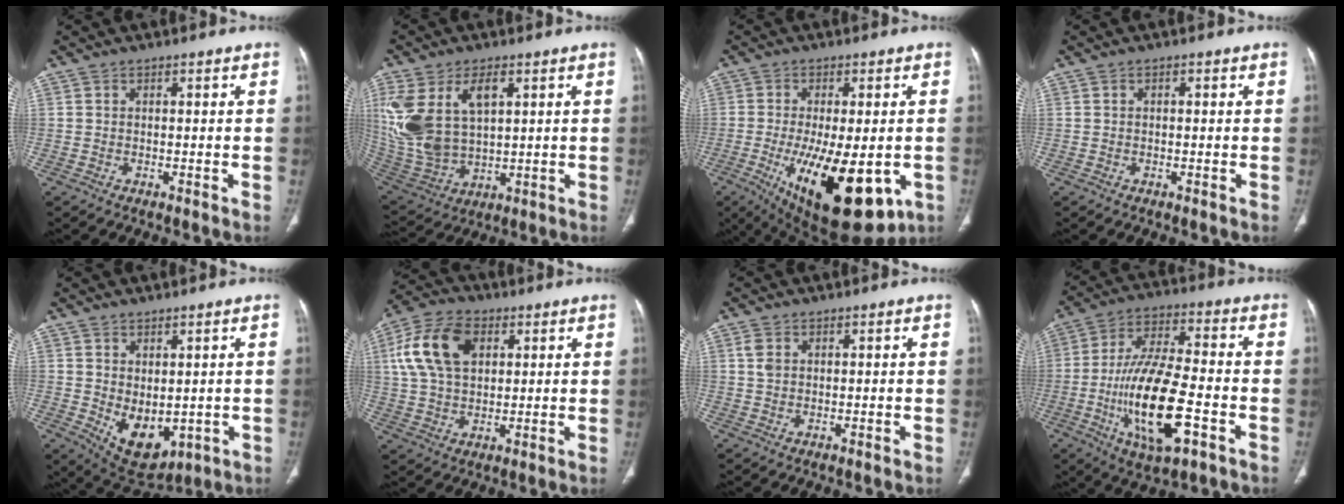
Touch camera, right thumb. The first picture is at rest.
{"total": 17.6, "force": [5.1, 10.3, 13.4], "torque": [-0.287, -0.011, 0.117]}
{"total": 20.7, "force": [-6.8, 8.5, 17.6], "torque": [-0.263, -0.021, -0.080]}
{"total": 0.5, "force": [0.1, 0.3, 0.4], "torque": [-0.009, 0.002, 0.001]}
{"total": 8.9, "force": [-0.9, 5.5, 6.9], "torque": [-0.086, -0.010, 0.018]}
{"total": 13.8, "force": [4.1, 8.9, 9.8], "torque": [-0.183, 0.010, 0.075]}
{"total": 2.1, "force": [0.7, 1.4, 1.4], "torque": [-0.032, 0.004, 0.020]}
{"total": 18.8, "force": [-5.6, 6.8, 16.6], "torque": [-0.315, 0.020, -0.091]}